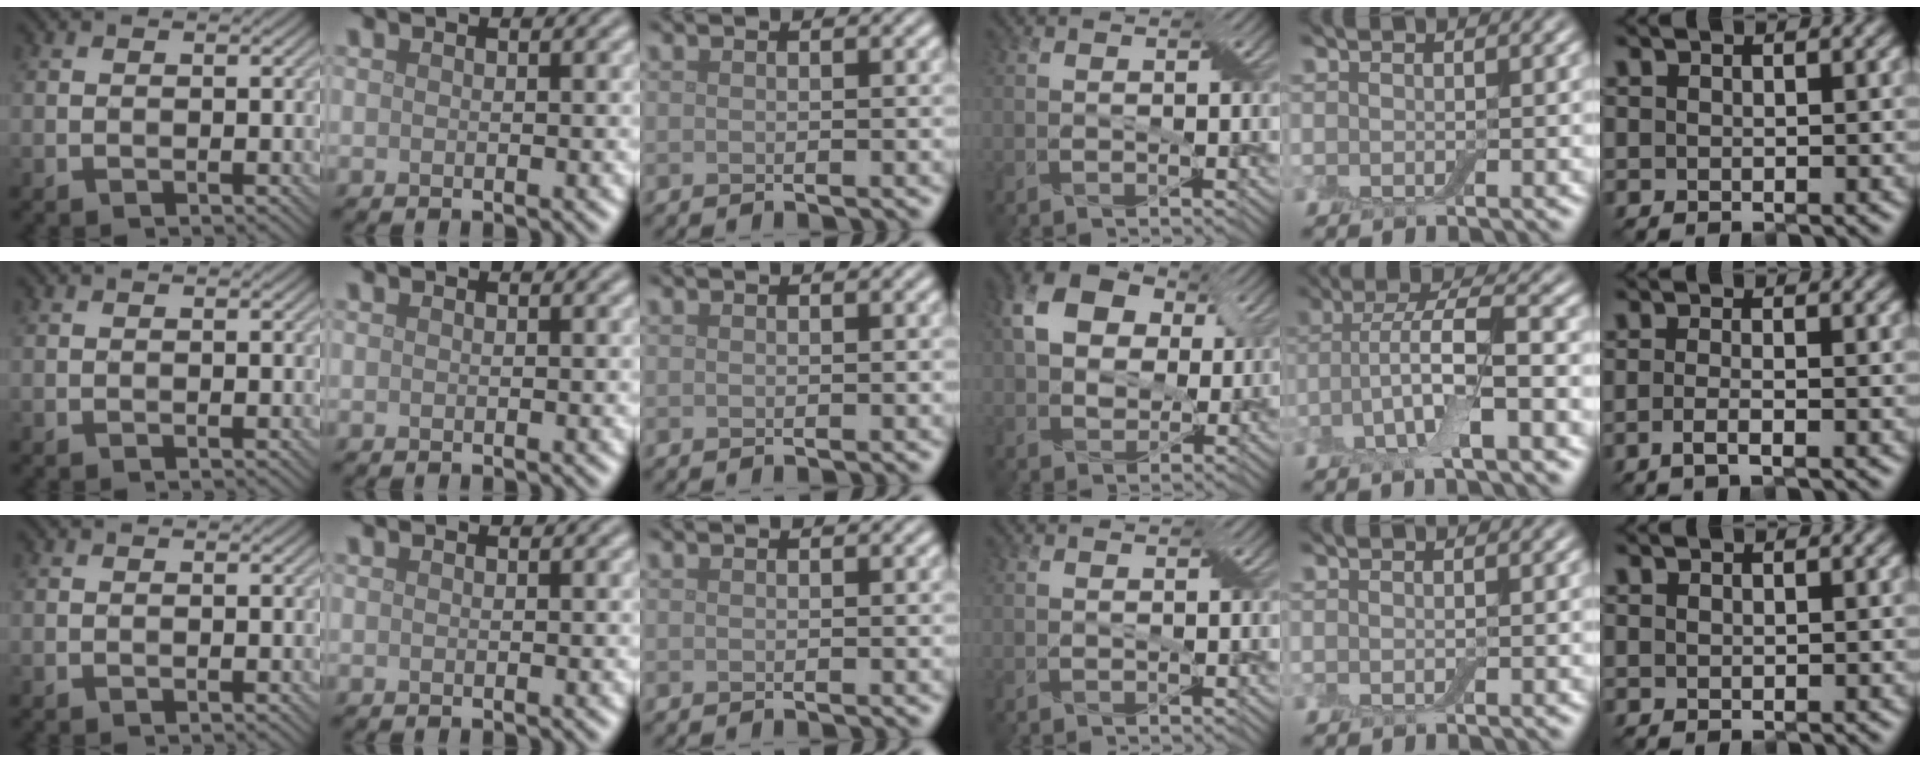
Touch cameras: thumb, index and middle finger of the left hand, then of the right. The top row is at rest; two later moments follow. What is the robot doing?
{"motion": "wipe", "object": "dish"}